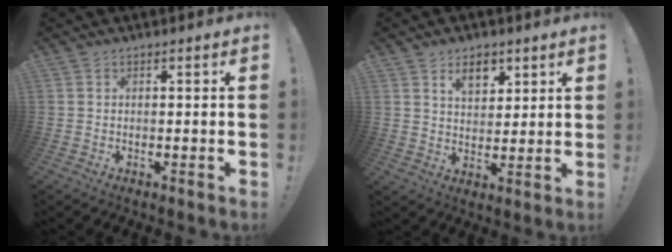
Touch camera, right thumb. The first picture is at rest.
{"total": 8.2, "force": [5.1, 5.4, 3.6], "torque": [-0.045, -0.024, 0.093]}